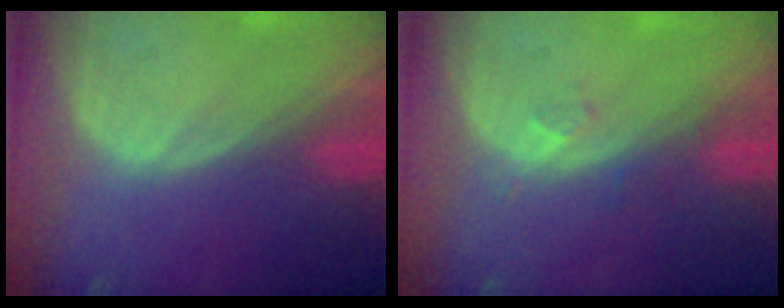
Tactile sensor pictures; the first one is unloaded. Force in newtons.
{"total": 1.9, "press": 1.6, "slide": 1.0}